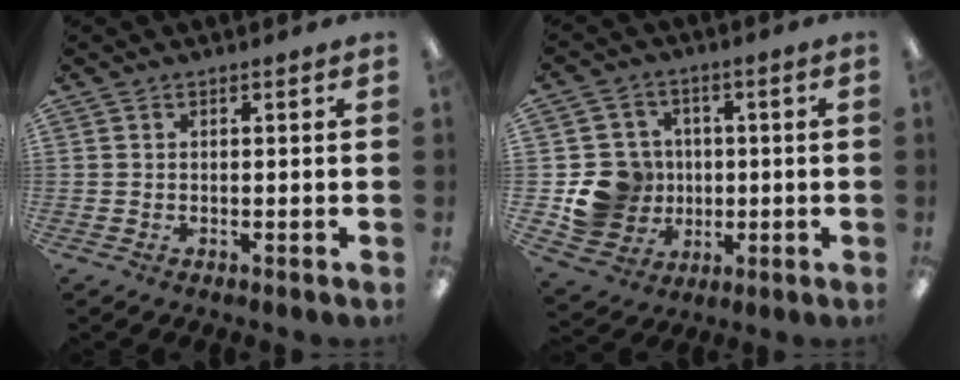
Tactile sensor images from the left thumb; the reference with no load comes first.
{"total": 11.7, "force": [-1.4, 11.2, 3.1], "torque": [-0.062, 0.018, -0.010]}